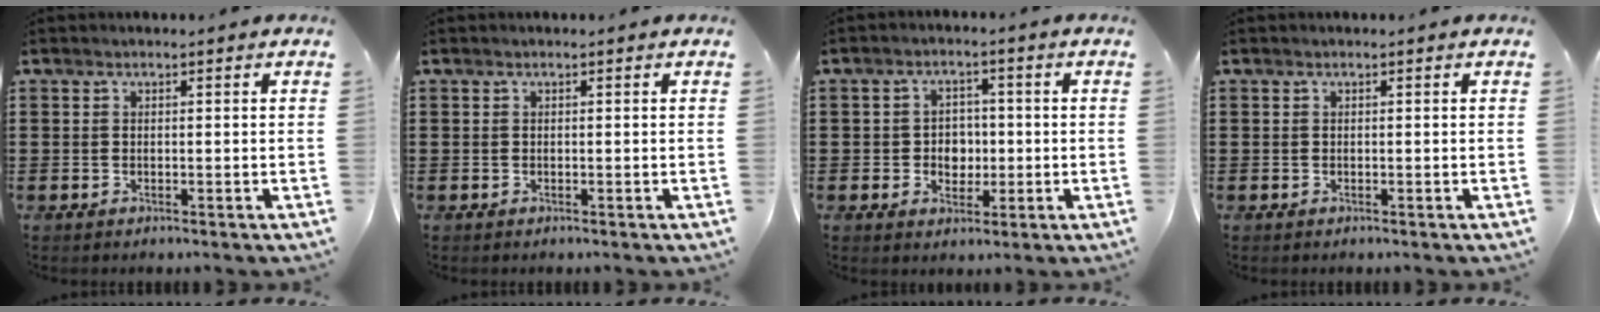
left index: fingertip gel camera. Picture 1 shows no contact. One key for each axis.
{"total": 0.0}
{"total": 3.9, "fx": -0.4, "fy": 3.3, "fz": 2.0, "tx": -0.033, "ty": 0.001, "tz": -0.015}
{"total": 0.0}